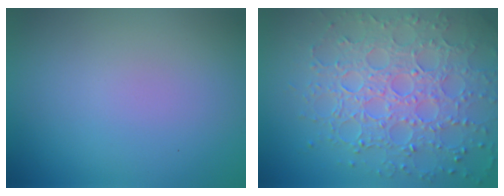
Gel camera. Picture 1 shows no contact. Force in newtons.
{"total": 8.2, "press": 5.9, "slide": 5.7}